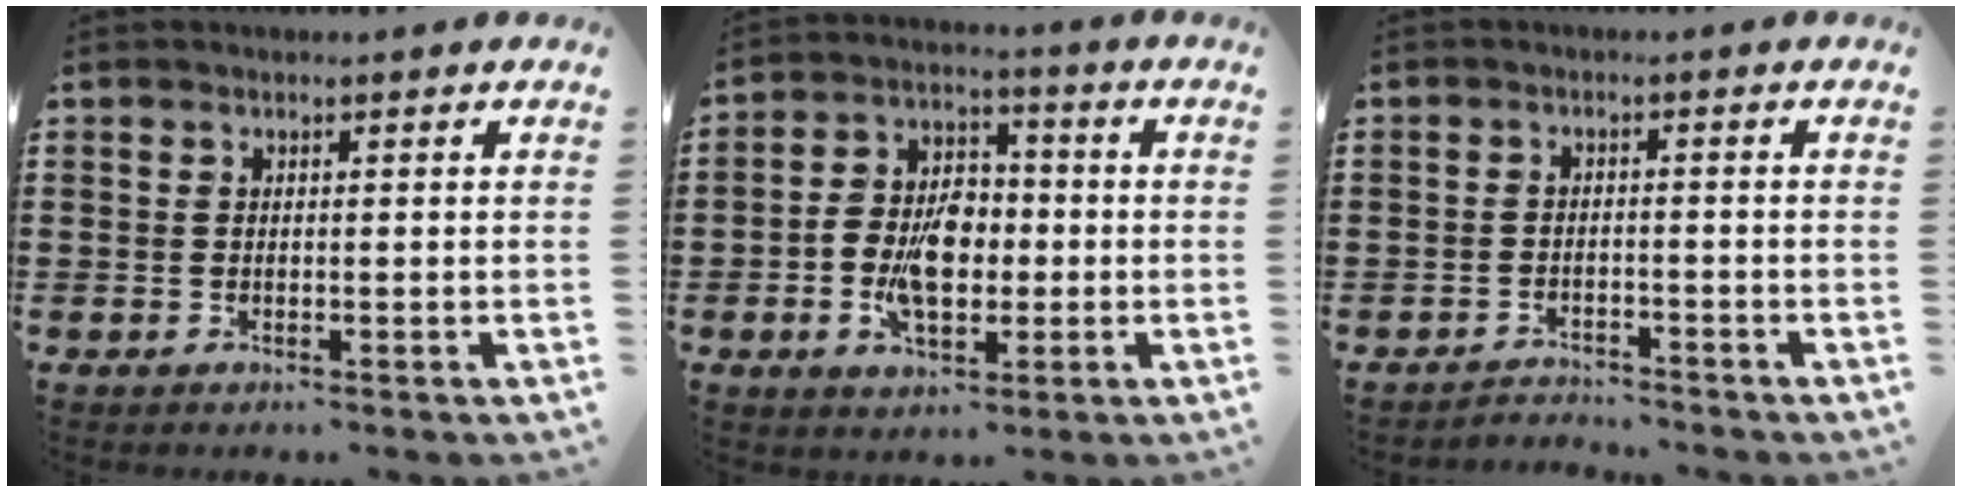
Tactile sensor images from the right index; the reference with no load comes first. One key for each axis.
{"total": 8.6, "fx": -1.6, "fy": 5.5, "fz": 6.5, "tx": -0.137, "ty": 0.005, "tz": -0.034}
{"total": 2.5, "fx": -2.5, "fy": 0.1, "fz": -0.2, "tx": -0.005, "ty": -0.001, "tz": -0.055}